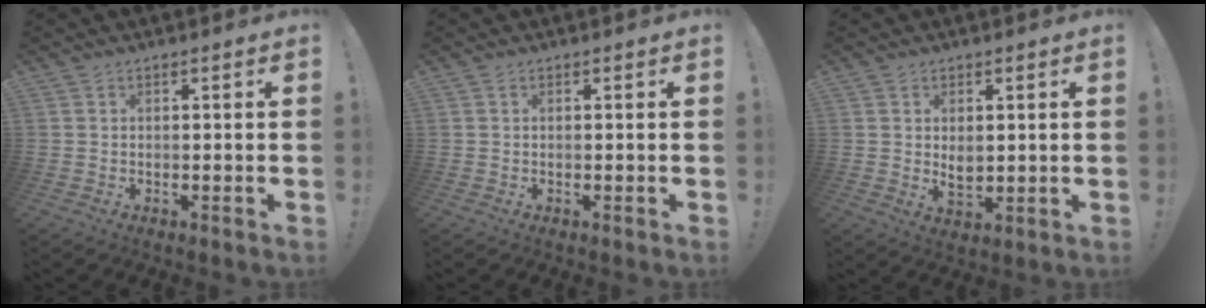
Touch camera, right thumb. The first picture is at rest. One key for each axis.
{"total": 0.0}
{"total": 3.6, "fx": 1.4, "fy": 2.3, "fz": 2.4, "tx": -0.019, "ty": -0.012, "tz": 0.022}